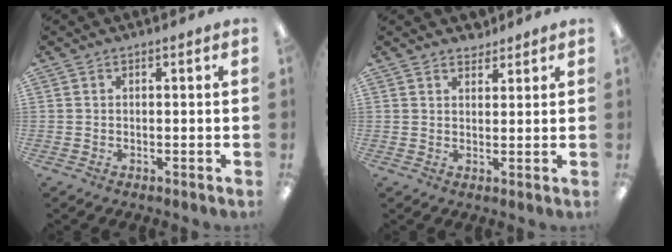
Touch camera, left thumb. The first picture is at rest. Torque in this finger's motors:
{"motor_torque": [-0.06, -0.18, -0.29, -0.05, 0.03]}